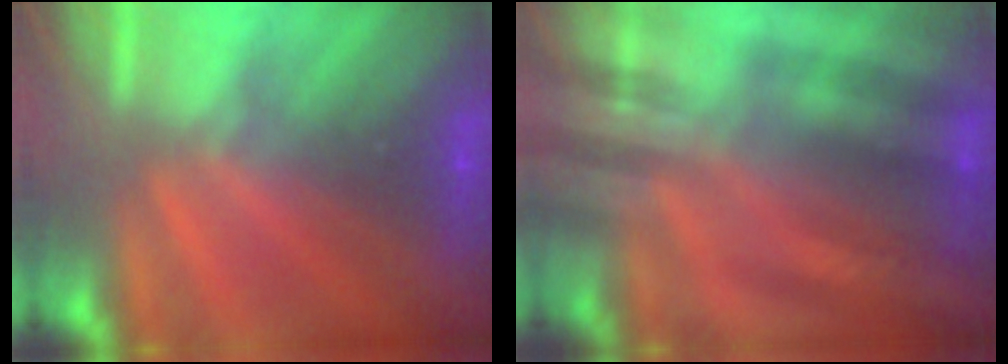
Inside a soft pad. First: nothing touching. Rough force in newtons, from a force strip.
{"total": 2.6}